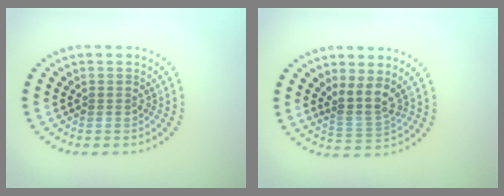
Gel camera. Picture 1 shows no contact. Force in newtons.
{"total": 2.8, "press": 2.0, "slide": 2.0}